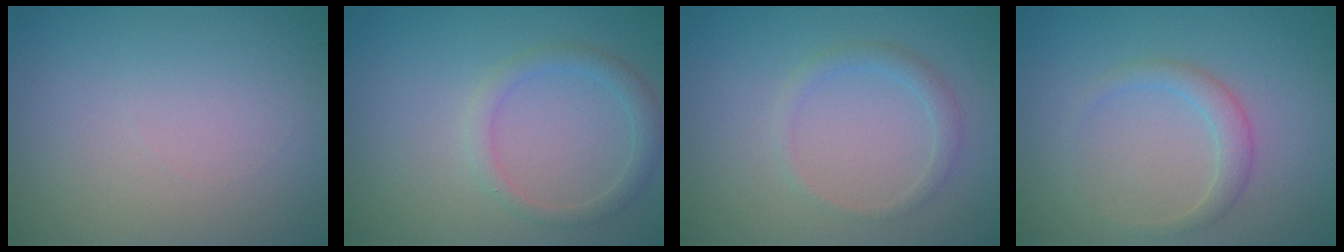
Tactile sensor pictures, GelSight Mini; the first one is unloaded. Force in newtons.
{"total": 1.8, "press": 1.8, "slide": 0.1}
{"total": 1.4, "press": 1.4, "slide": 0.2}
{"total": 1.9, "press": 1.9, "slide": 0.0}